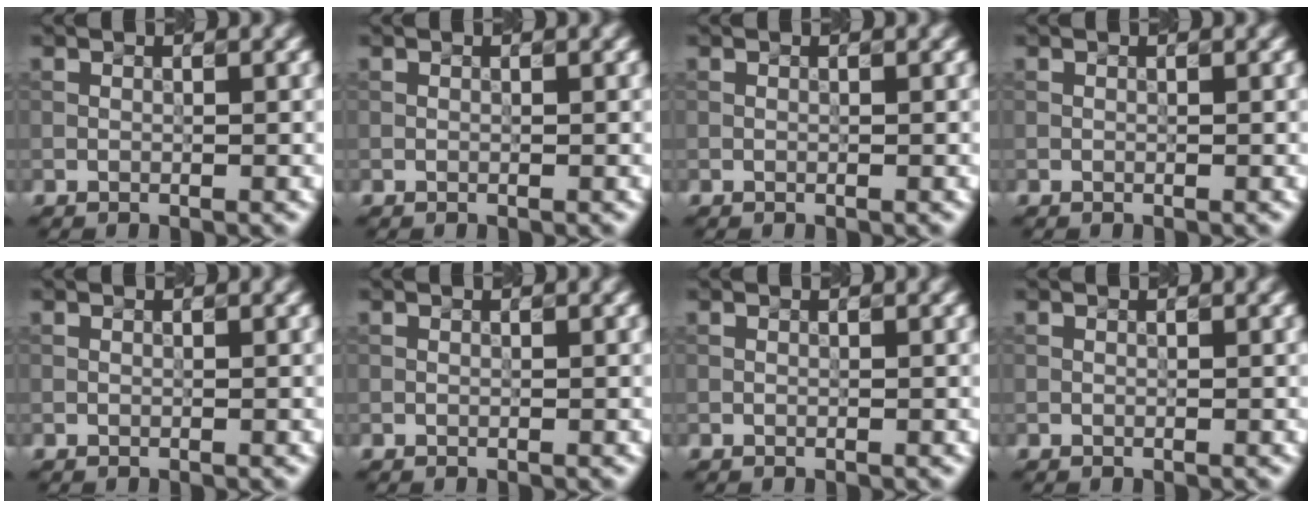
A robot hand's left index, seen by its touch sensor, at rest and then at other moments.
{"total": 0.0}
{"total": 0.0}
{"total": 0.0}
{"total": 0.0}
{"total": 0.0}
{"total": 0.0}
{"total": 0.0}